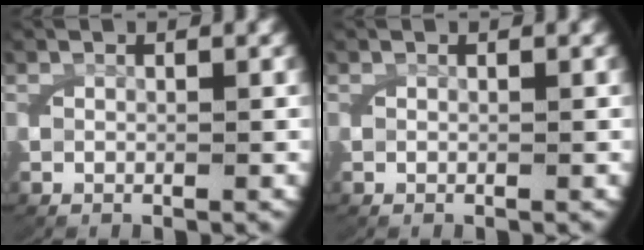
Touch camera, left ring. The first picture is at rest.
{"total": 0.0}